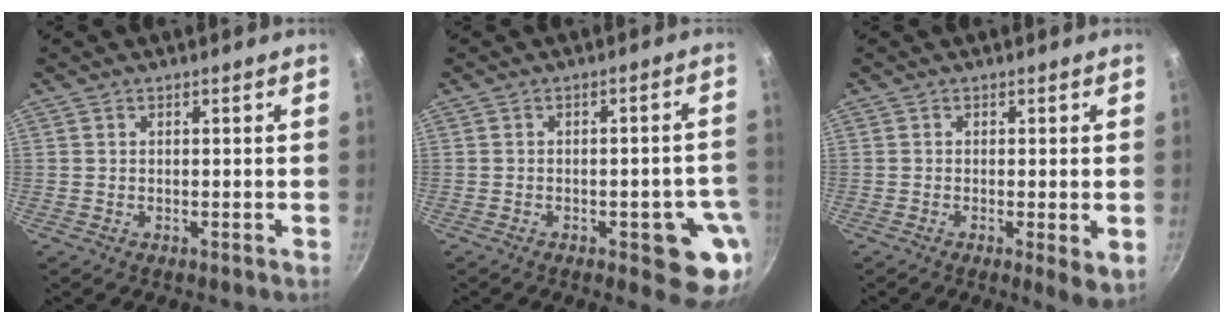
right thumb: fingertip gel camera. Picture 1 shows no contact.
{"total": 10.1, "force": [-3.7, 4.0, 8.5], "torque": [-0.056, 0.014, -0.043]}
{"total": 4.2, "force": [-0.7, 1.0, 4.0], "torque": [-0.059, -0.013, -0.008]}